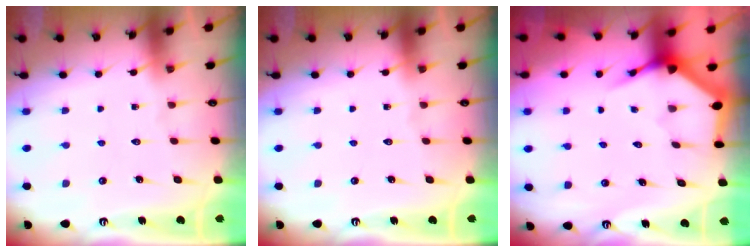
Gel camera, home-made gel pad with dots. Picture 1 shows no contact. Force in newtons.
{"total": 0.0}
{"total": 3.8, "press": 3.7, "slide": 0.4}